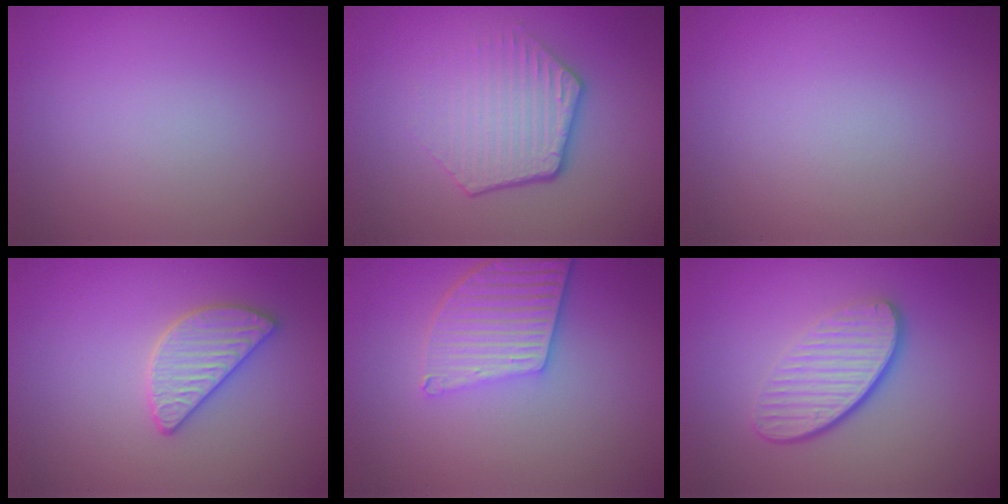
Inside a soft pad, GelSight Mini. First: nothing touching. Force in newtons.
{"total": 4.2, "press": 3.1, "slide": 2.9}
{"total": 0.0}
{"total": 2.9, "press": 2.8, "slide": 0.9}
{"total": 5.1, "press": 3.8, "slide": 3.3}
{"total": 4.3, "press": 3.1, "slide": 3.0}